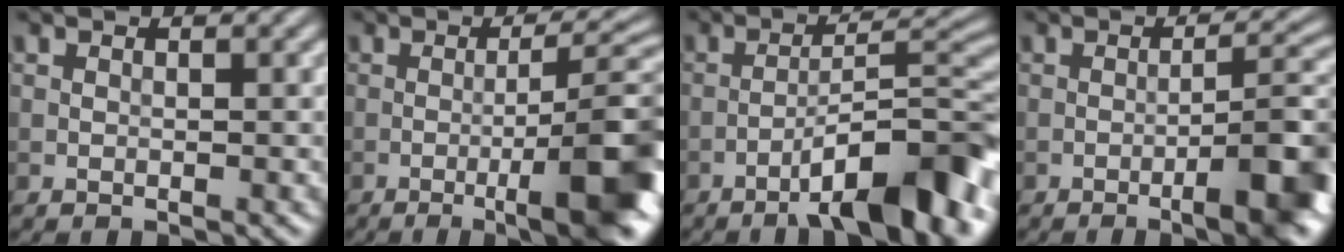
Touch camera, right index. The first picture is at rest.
{"total": 10.8, "force": [-2.8, 2.6, 10.1], "torque": [-0.121, 0.006, -0.035]}
{"total": 9.9, "force": [-5.6, 1.9, 7.9], "torque": [-0.114, 0.028, -0.083]}
{"total": 8.3, "force": [-3.2, 2.0, 7.4], "torque": [-0.089, 0.010, -0.042]}